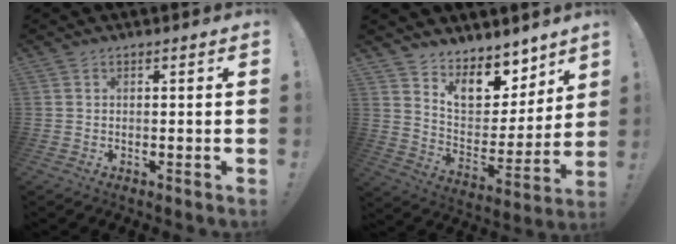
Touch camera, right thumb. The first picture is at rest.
{"total": 11.8, "force": [9.2, 6.2, 4.0], "torque": [-0.067, -0.078, 0.173]}